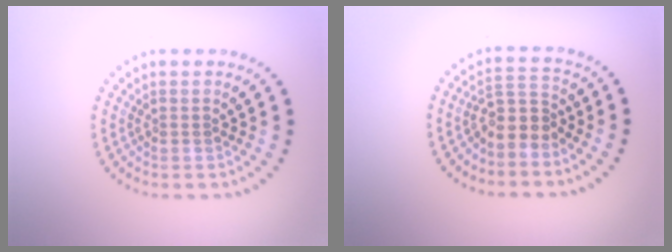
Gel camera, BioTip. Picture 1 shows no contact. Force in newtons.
{"total": 2.8, "press": 2.2, "slide": 1.7}